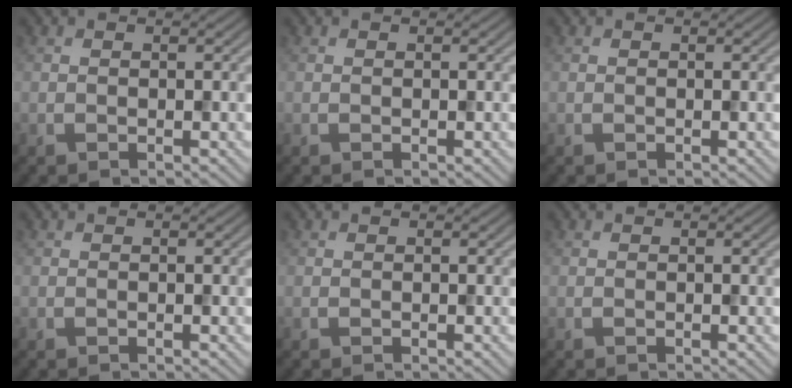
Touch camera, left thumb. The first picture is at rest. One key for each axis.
{"total": 0.0}
{"total": 0.0}
{"total": 0.0}
{"total": 0.0}
{"total": 0.0}